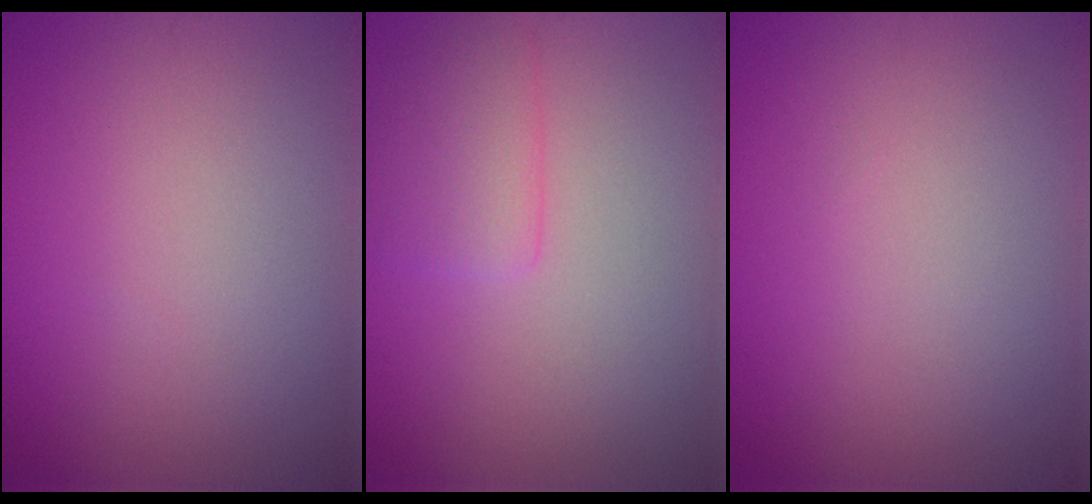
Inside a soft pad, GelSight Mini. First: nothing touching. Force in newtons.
{"total": 2.6, "press": 2.6, "slide": 0.1}
{"total": 0.0}